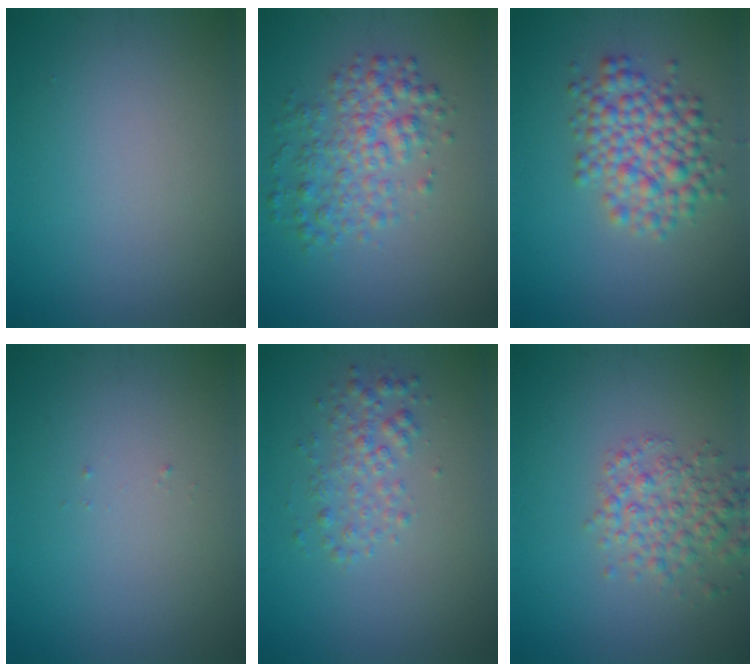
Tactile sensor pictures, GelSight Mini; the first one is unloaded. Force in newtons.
{"total": 4.2, "press": 4.2, "slide": 0.1}
{"total": 5.1, "press": 5.1, "slide": 0.2}
{"total": 0.0}
{"total": 2.3, "press": 2.3, "slide": 0.1}
{"total": 3.6, "press": 3.6, "slide": 0.1}